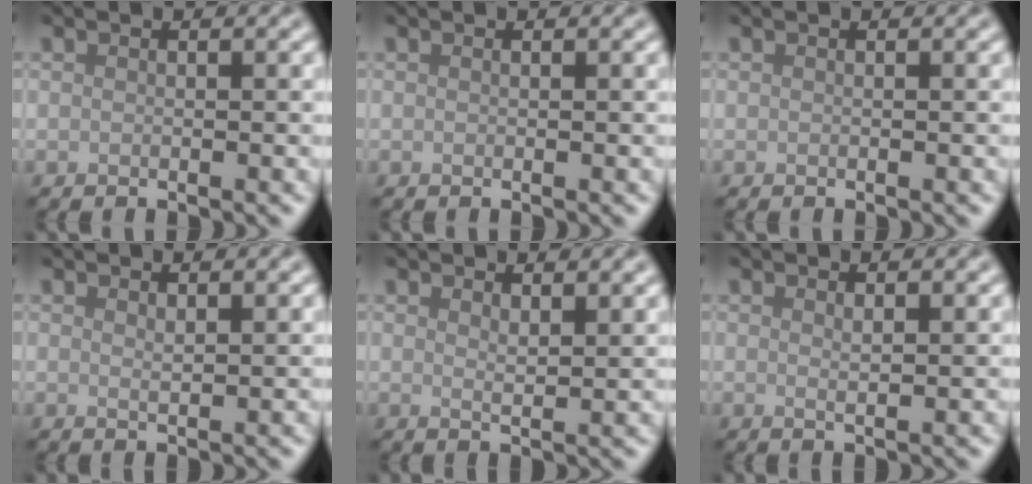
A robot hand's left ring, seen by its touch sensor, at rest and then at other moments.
{"total": 0.0}
{"total": 0.0}
{"total": 0.9, "force": [0.7, 0.2, 0.5], "torque": [-0.009, -0.003, 0.012]}
{"total": 1.8, "force": [1.4, 0.4, 1.1], "torque": [-0.015, -0.003, 0.024]}
{"total": 1.3, "force": [0.7, 0.3, 1.0], "torque": [-0.014, -0.002, 0.011]}